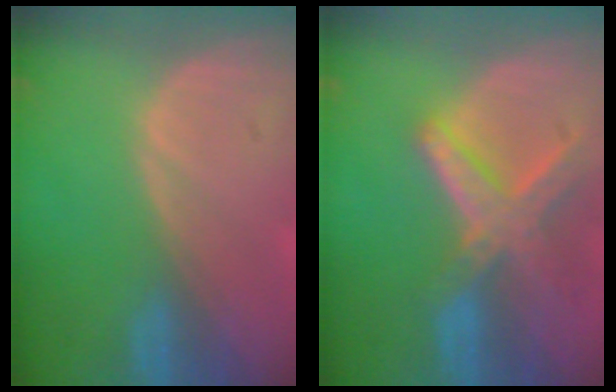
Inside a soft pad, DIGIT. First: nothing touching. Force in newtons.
{"total": 8.2, "press": 7.1, "slide": 4.1}